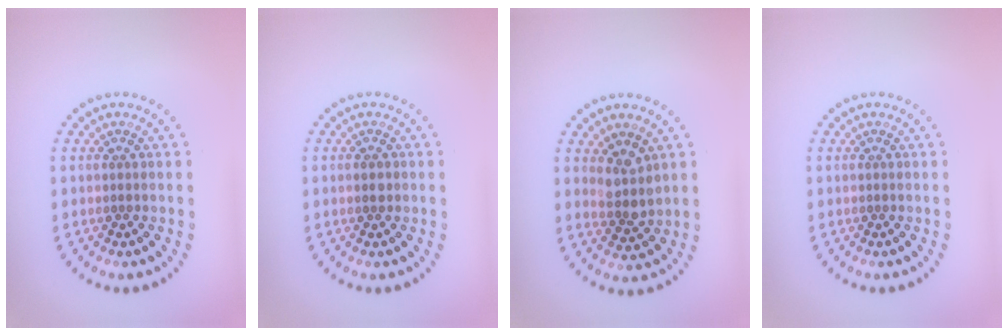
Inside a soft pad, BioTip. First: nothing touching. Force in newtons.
{"total": 1.2, "press": 1.2, "slide": 0.0}
{"total": 2.8, "press": 2.4, "slide": 1.5}
{"total": 0.0}